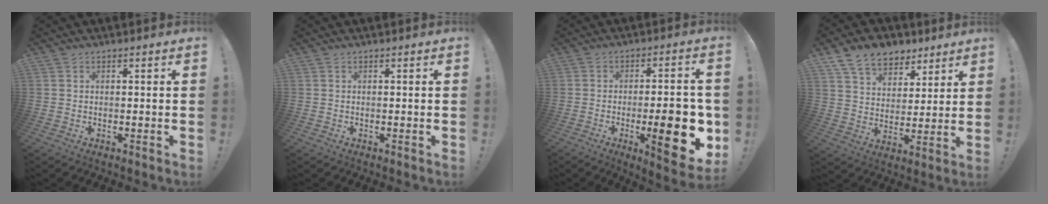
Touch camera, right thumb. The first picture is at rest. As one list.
[{"total": 0.0}, {"total": 18.2, "force": [-4.3, 5.4, 16.8], "torque": [-0.208, -0.002, -0.053]}, {"total": 12.9, "force": [8.8, 8.2, 4.8], "torque": [-0.074, -0.056, 0.167]}]